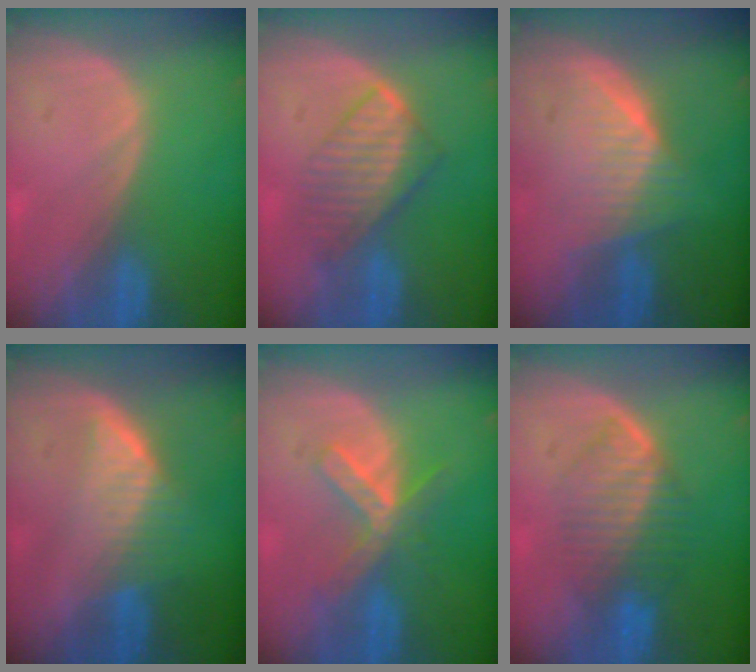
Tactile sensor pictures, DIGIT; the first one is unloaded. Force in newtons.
{"total": 6.7, "press": 6.4, "slide": 1.8}
{"total": 6.3, "press": 6.2, "slide": 1.5}
{"total": 6.6, "press": 5.8, "slide": 3.1}
{"total": 5.3, "press": 5.3, "slide": 0.8}
{"total": 6.6, "press": 6.5, "slide": 1.3}